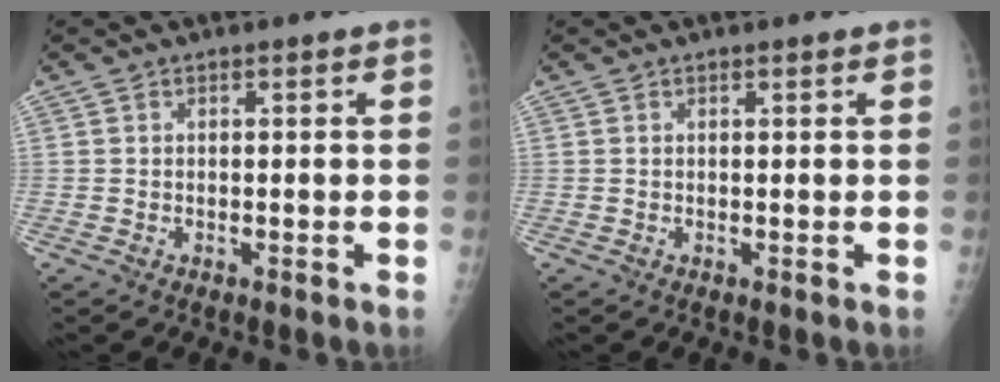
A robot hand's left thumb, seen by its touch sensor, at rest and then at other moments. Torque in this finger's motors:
{"motor_torque": [-0.16, 0.03, -0.06, -0.12, 0.00]}